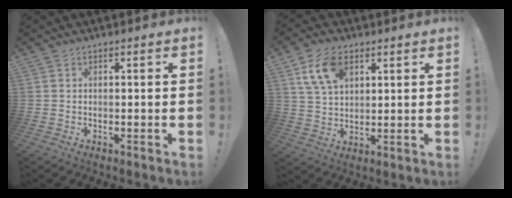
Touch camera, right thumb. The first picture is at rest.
{"total": 11.5, "force": [5.5, 7.0, 7.3], "torque": [-0.126, -0.009, 0.103]}